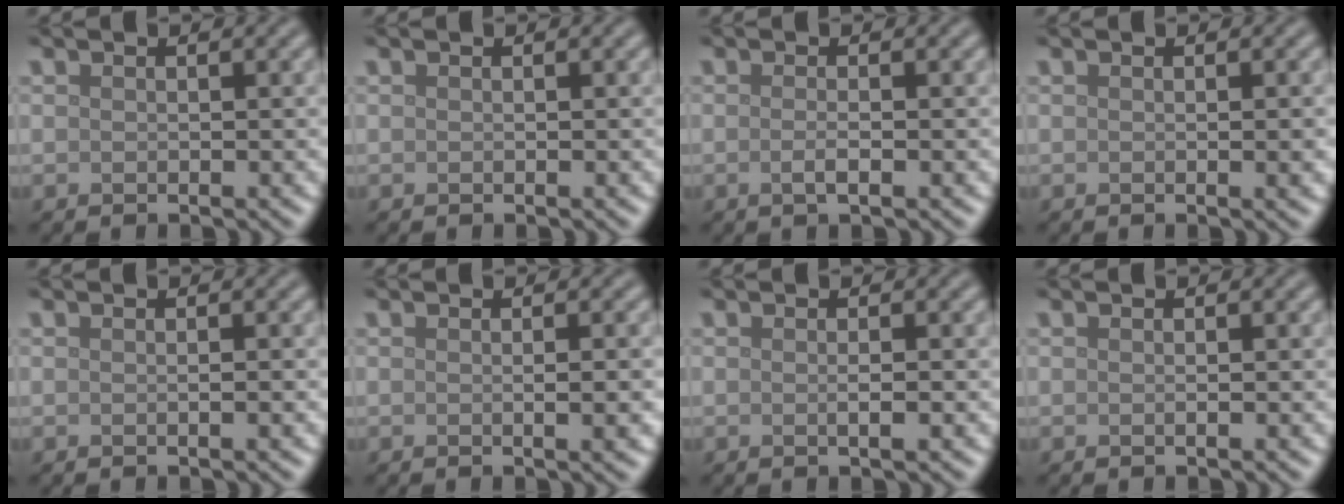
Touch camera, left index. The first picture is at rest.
{"total": 0.0}
{"total": 1.4, "force": [-0.3, 0.4, 1.3], "torque": [-0.021, -0.003, -0.009]}
{"total": 1.2, "force": [0.0, 0.2, 1.2], "torque": [-0.012, 0.001, -0.001]}
{"total": 0.7, "force": [-0.1, 0.1, 0.7], "torque": [-0.008, 0.001, -0.002]}
{"total": 2.1, "force": [-0.1, 0.5, 2.1], "torque": [-0.023, 0.001, -0.004]}
{"total": 1.3, "force": [-0.1, 0.3, 1.2], "torque": [-0.015, 0.000, -0.004]}
{"total": 0.0}